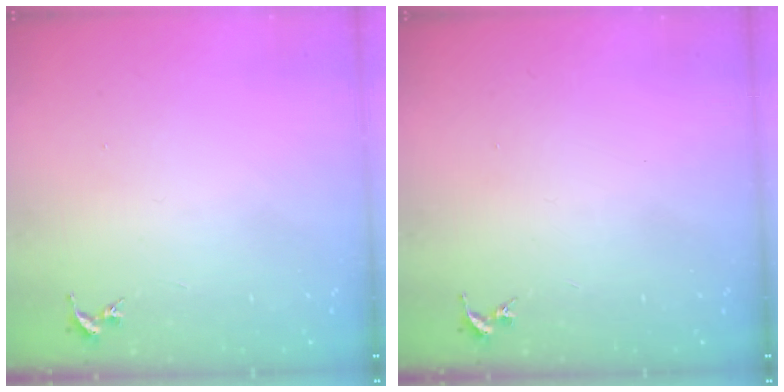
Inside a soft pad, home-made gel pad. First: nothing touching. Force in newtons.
{"total": 0.0}